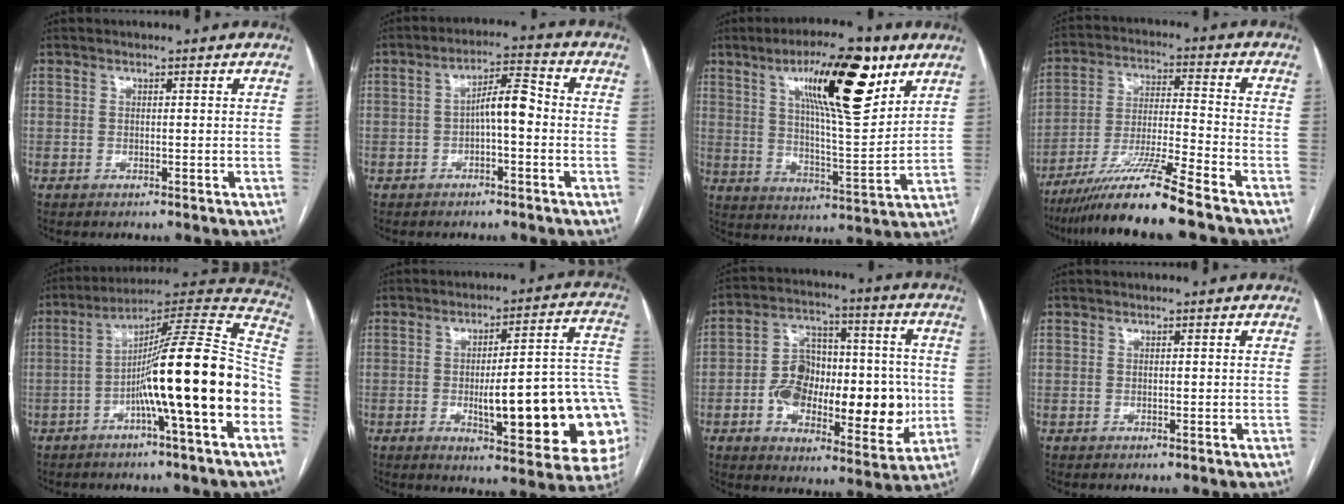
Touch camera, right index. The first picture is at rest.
{"total": 5.8, "force": [-0.7, 1.5, 5.5], "torque": [-0.094, 0.025, -0.013]}
{"total": 17.0, "force": [8.8, 3.2, 14.2], "torque": [-0.227, 0.000, 0.141]}
{"total": 12.7, "force": [-9.9, -1.6, 7.8], "torque": [-0.143, -0.025, -0.181]}
{"total": 20.8, "force": [-5.2, -0.1, 20.2], "torque": [-0.275, 0.023, -0.086]}
{"total": 22.3, "force": [-4.2, 4.0, 21.5], "torque": [-0.194, 0.019, -0.042]}
{"total": 17.8, "force": [-2.9, 9.2, 14.9], "torque": [-0.239, 0.031, -0.036]}
{"total": 0.0}